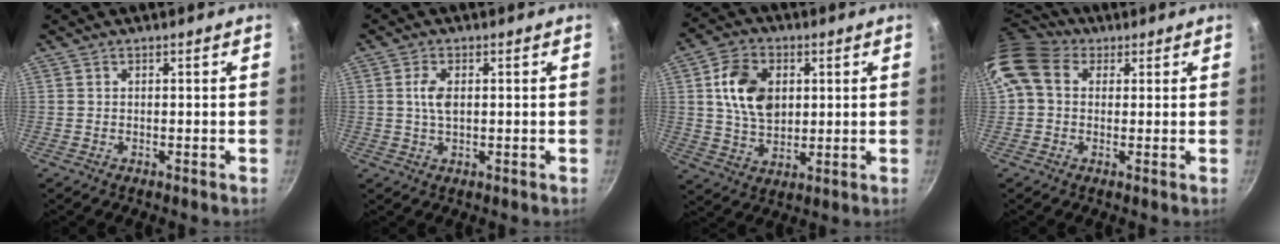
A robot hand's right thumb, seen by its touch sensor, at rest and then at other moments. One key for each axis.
{"total": 3.8, "fx": 0.5, "fy": 2.0, "fz": 3.2, "tx": -0.063, "ty": 0.004, "tz": 0.009}
{"total": 12.0, "fx": 2.5, "fy": 8.4, "fz": 8.2, "tx": -0.128, "ty": -0.004, "tz": 0.045}
{"total": 9.9, "fx": 2.7, "fy": 7.7, "fz": 5.7, "tx": -0.097, "ty": 0.013, "tz": 0.031}